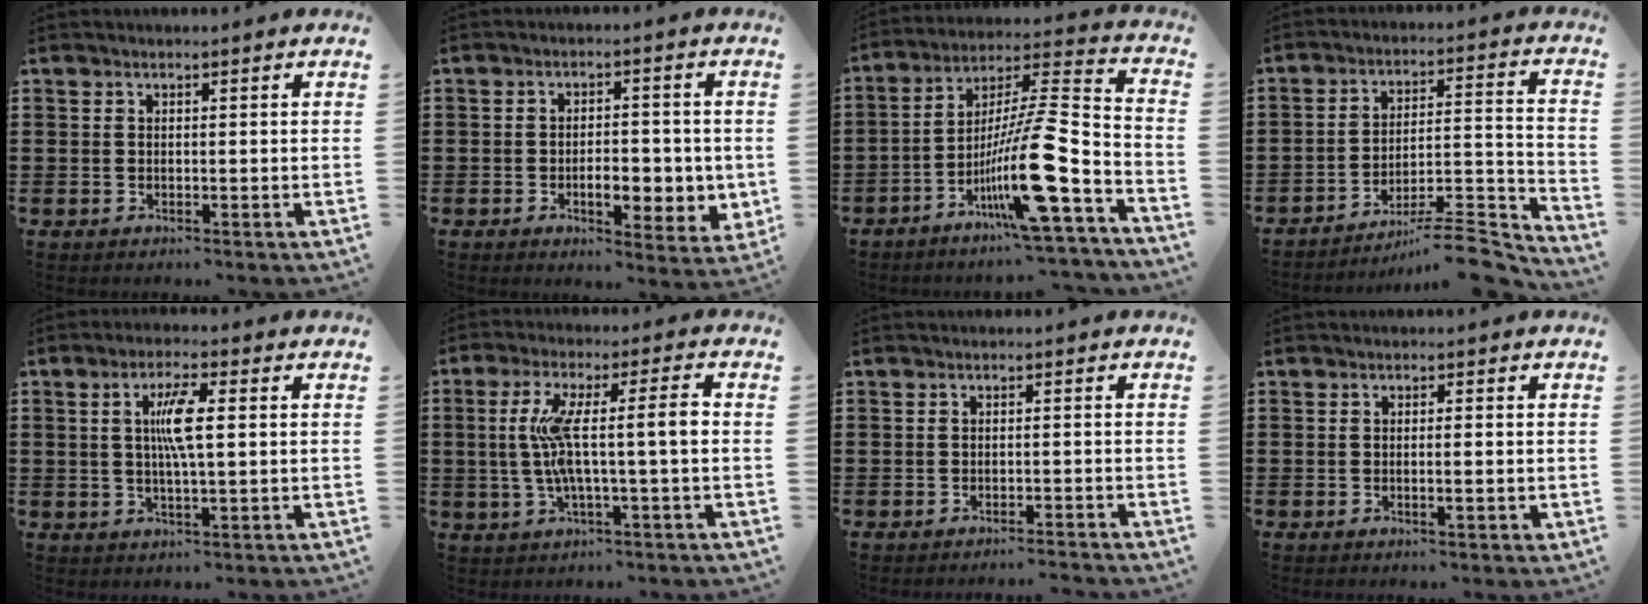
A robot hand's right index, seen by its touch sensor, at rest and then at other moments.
{"total": 6.3, "force": [-1.4, 3.1, 5.3], "torque": [-0.078, 0.002, -0.026]}
{"total": 15.5, "force": [-7.2, 2.3, 13.5], "torque": [-0.242, -0.014, -0.128]}
{"total": 8.9, "force": [-7.8, 0.9, 4.3], "torque": [-0.058, 0.011, -0.149]}
{"total": 5.7, "force": [0.8, 1.0, 5.5], "torque": [-0.106, 0.002, 0.011]}
{"total": 9.5, "force": [0.1, 1.3, 9.5], "torque": [-0.185, -0.001, -0.008]}
{"total": 1.4, "force": [-1.3, -0.3, 0.4], "torque": [-0.009, 0.000, -0.025]}
{"total": 2.0, "force": [-0.5, 0.3, 1.9], "torque": [-0.032, -0.001, -0.009]}